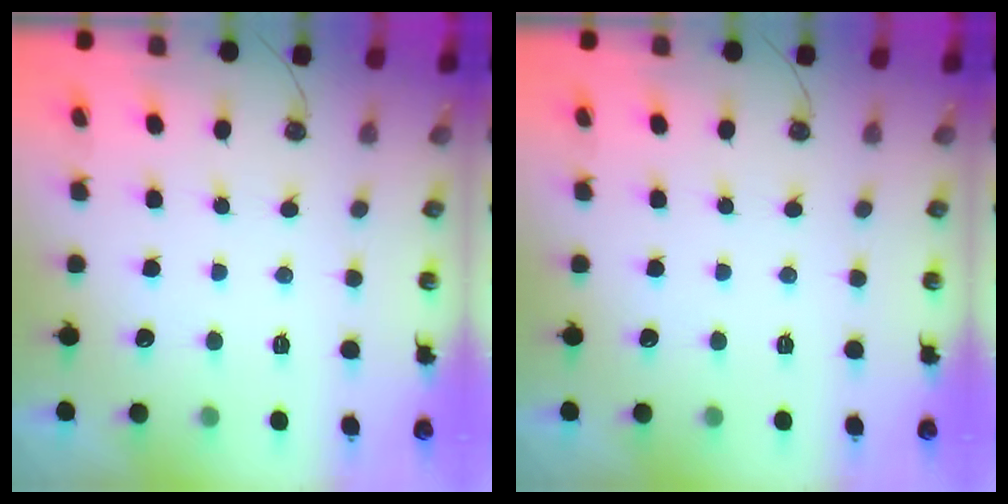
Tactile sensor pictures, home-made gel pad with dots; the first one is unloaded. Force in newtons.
{"total": 0.0}